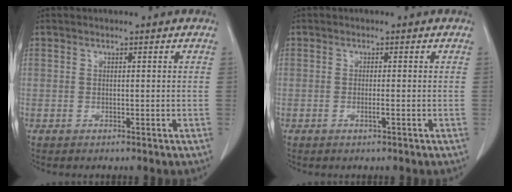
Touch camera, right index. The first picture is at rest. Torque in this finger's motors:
{"motor_torque": [0.02, -0.01, -0.05, 0.00]}